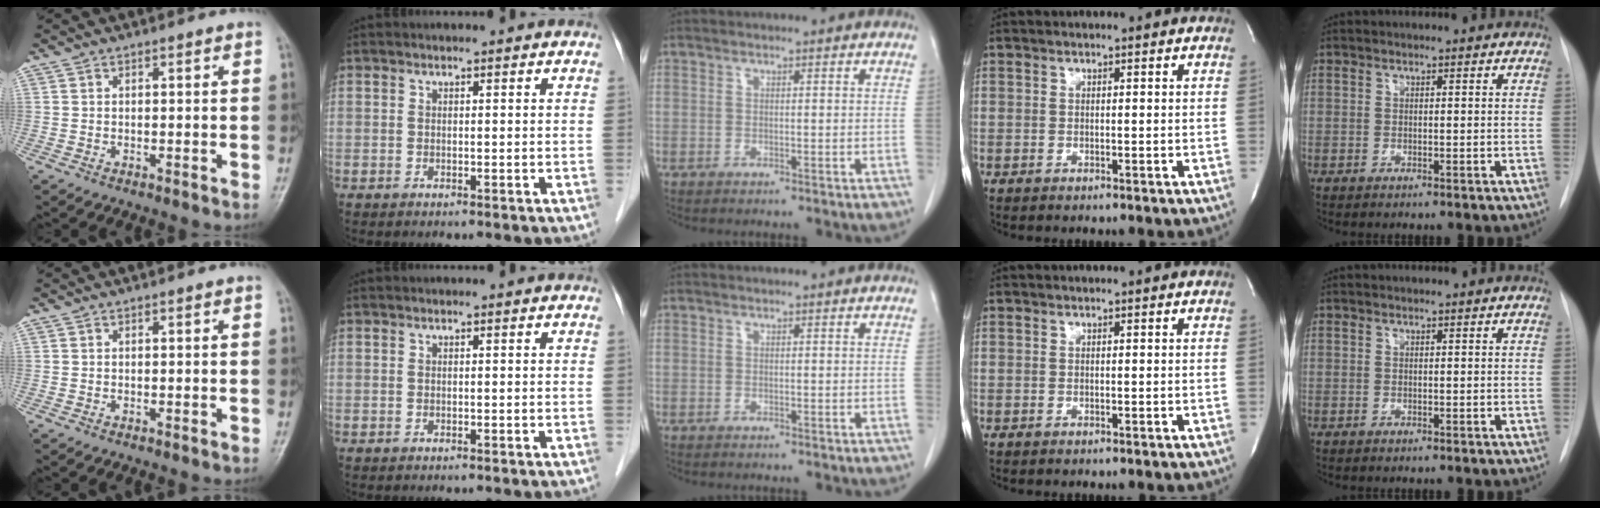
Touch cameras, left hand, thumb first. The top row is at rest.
{}